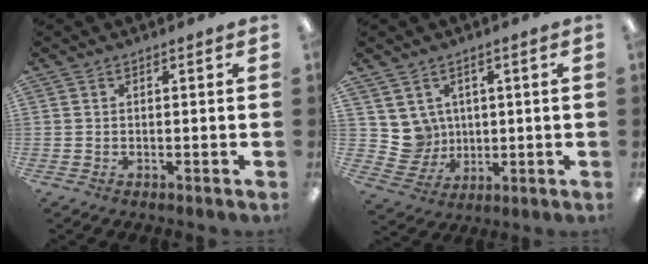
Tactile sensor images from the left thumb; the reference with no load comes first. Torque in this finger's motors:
{"motor_torque": [0.08, 0.07, 0.00, -0.11, 0.00]}